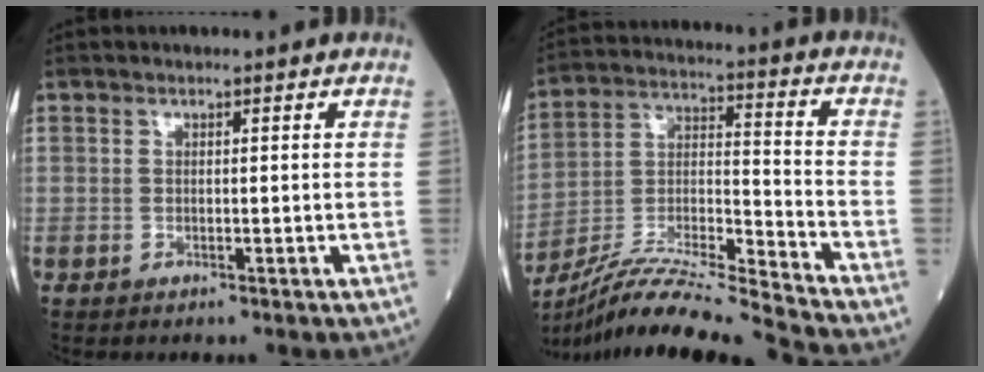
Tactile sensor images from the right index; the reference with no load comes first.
{"total": 17.9, "force": [-16.5, -2.7, 6.4], "torque": [-0.118, -0.004, -0.293]}